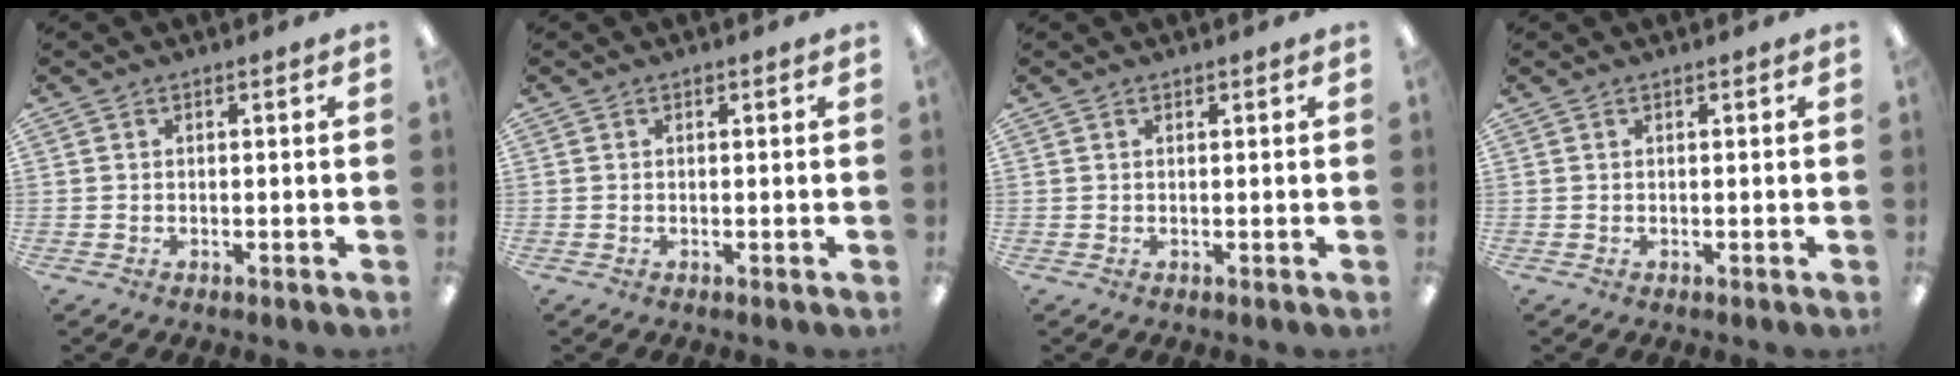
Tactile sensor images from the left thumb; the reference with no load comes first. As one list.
[{"total": 0.0}, {"total": 0.5, "force": [0.4, 0.3, 0.1], "torque": [-0.003, 0.001, 0.008]}, {"total": 0.0}]